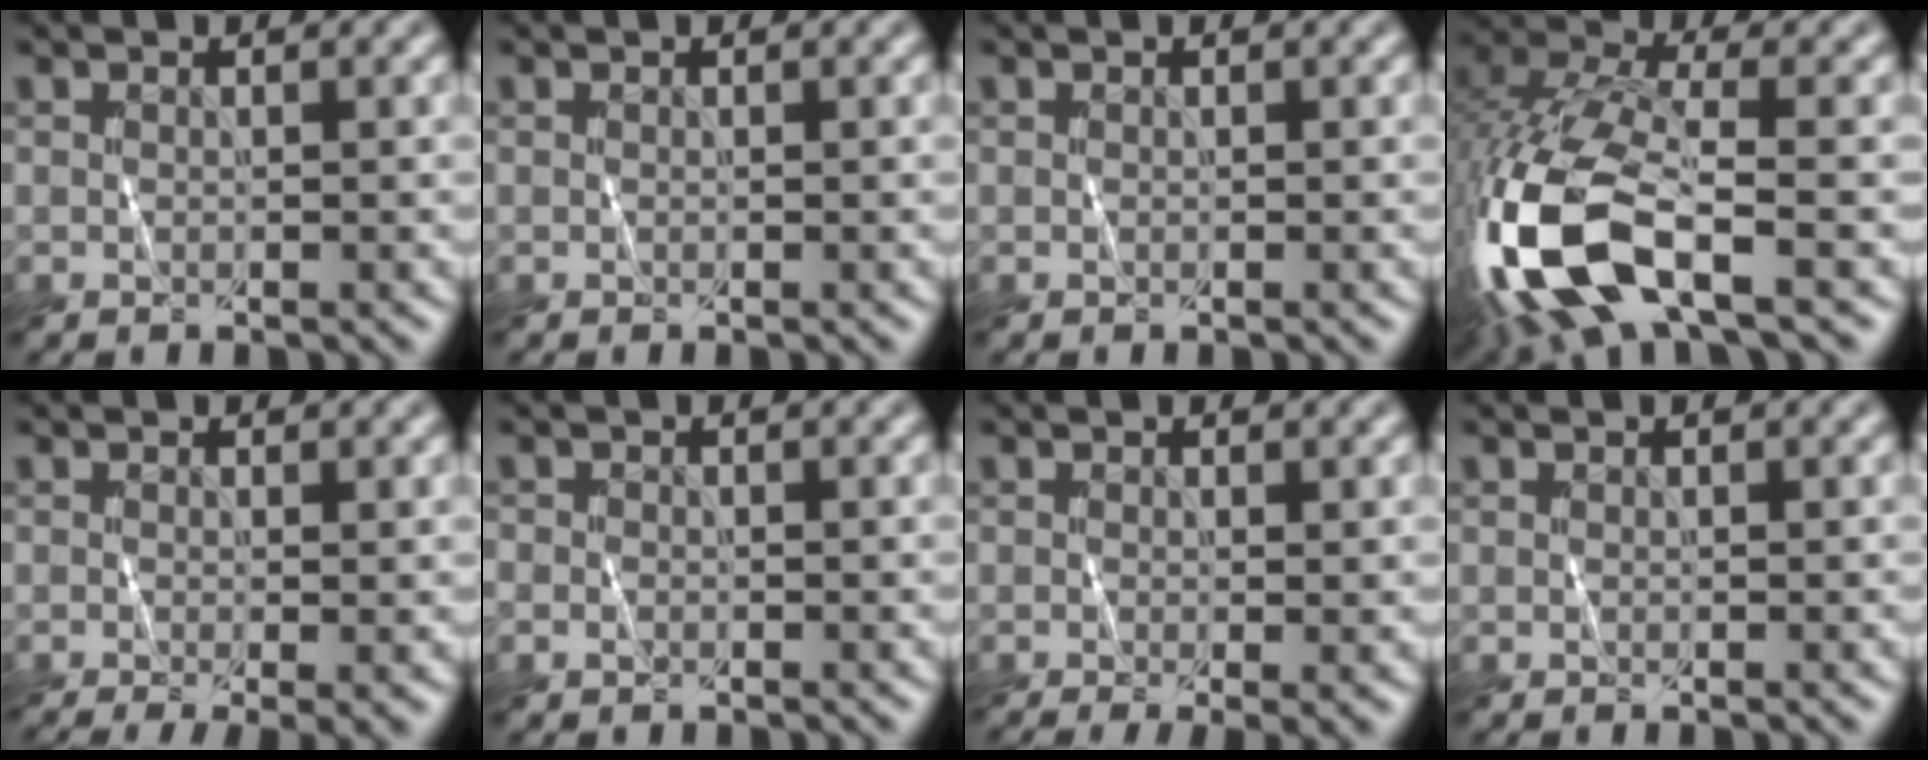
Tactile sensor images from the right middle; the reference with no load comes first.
{"total": 0.0}
{"total": 0.0}
{"total": 12.8, "force": [-5.2, 5.6, 10.4], "torque": [-0.252, -0.017, -0.106]}
{"total": 3.8, "force": [-1.4, 1.0, 3.4], "torque": [-0.051, -0.014, -0.017]}
{"total": 1.2, "force": [-0.4, 1.0, 0.5], "torque": [-0.005, -0.004, -0.009]}
{"total": 3.0, "force": [-0.9, 0.7, 2.7], "torque": [-0.044, -0.013, -0.013]}
{"total": 0.0}